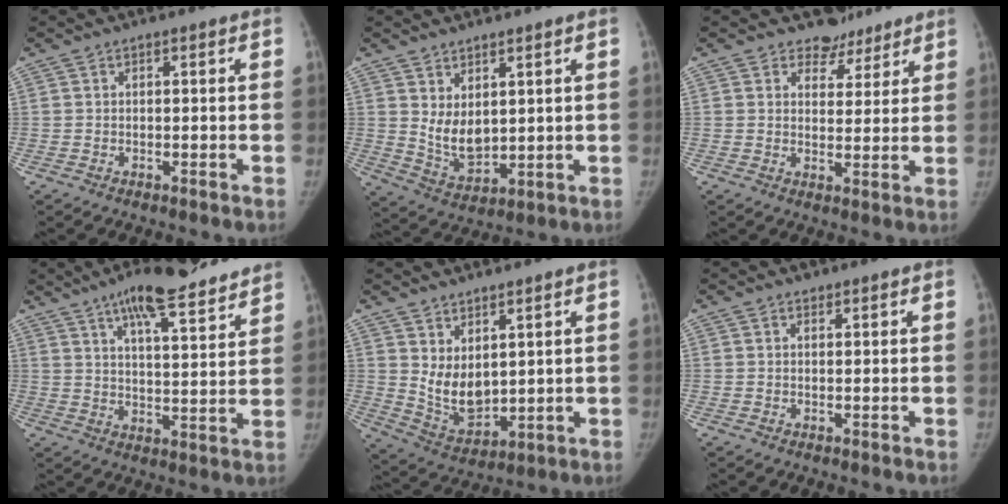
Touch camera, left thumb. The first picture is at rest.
{"total": 7.0, "force": [2.6, 4.0, 5.1], "torque": [-0.074, -0.035, 0.065]}
{"total": 5.6, "force": [4.5, 3.3, -0.2], "torque": [0.032, -0.034, 0.060]}
{"total": 15.4, "force": [11.6, 3.7, 9.5], "torque": [-0.120, -0.050, 0.177]}
{"total": 8.4, "force": [3.2, 4.8, 6.1], "torque": [-0.087, -0.039, 0.081]}
{"total": 0.8, "force": [0.6, 0.6, 0.1], "torque": [0.004, -0.004, 0.005]}